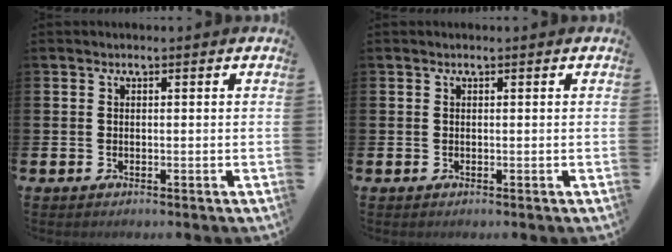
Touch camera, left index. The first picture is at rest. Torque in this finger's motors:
{"motor_torque": [0.12, -0.05, 0.00, 0.00]}